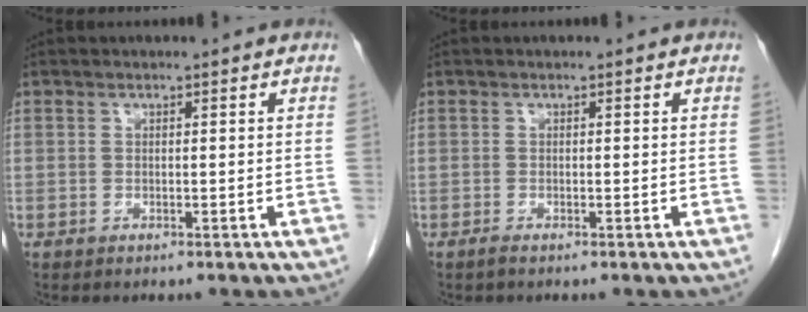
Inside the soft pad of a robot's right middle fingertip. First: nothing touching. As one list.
[{"total": 0.6, "force": [-0.5, 0.0, 0.3], "torque": [-0.007, -0.001, -0.010]}]